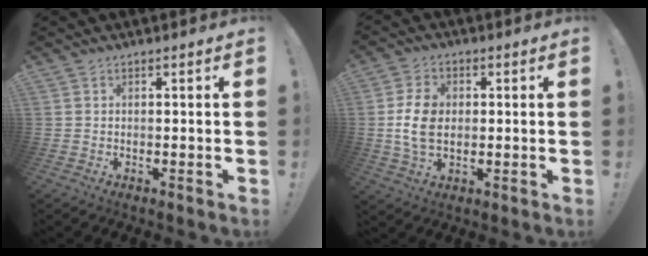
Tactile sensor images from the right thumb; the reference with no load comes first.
{"total": 10.2, "force": [-0.2, 6.9, 7.5], "torque": [-0.142, 0.000, -0.002]}